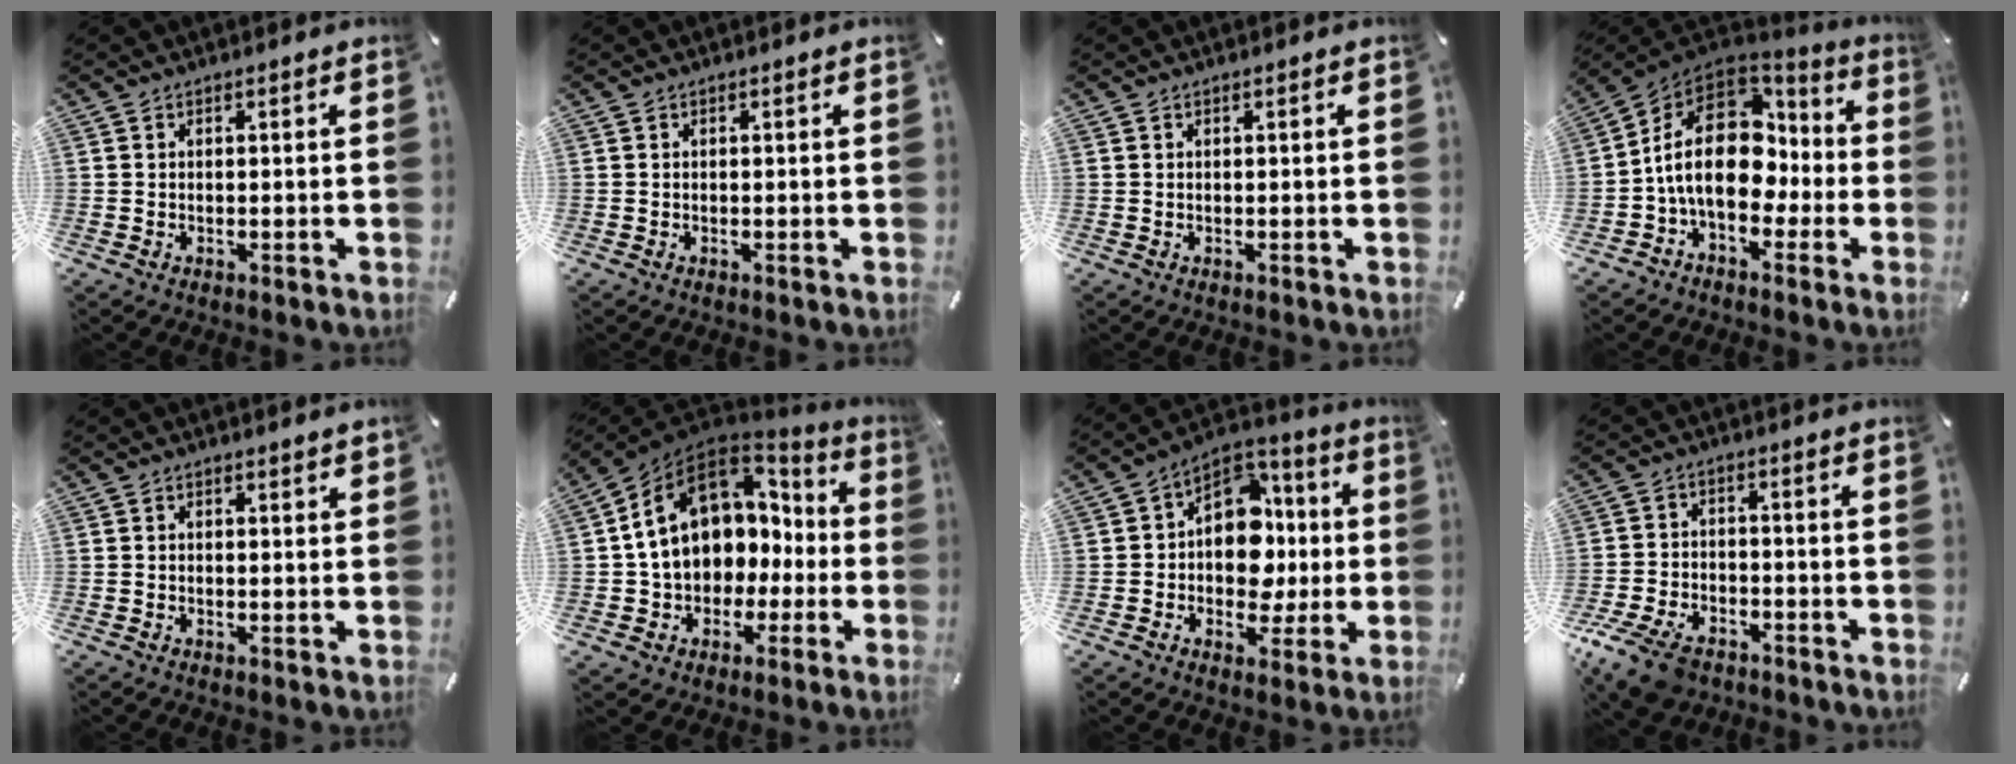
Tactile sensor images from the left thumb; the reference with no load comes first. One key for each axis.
{"total": 0.0}
{"total": 0.0}
{"total": 18.9, "fx": 0.6, "fy": 13.4, "fz": 13.3, "tx": -0.243, "ty": 0.000, "tz": 0.014}
{"total": 0.7, "fx": 0.3, "fy": 0.4, "fz": 0.4, "tx": -0.001, "ty": -0.002, "tz": 0.004}
{"total": 15.0, "fx": 3.3, "fy": 12.0, "fz": 8.4, "tx": -0.177, "ty": -0.011, "tz": 0.061}
{"total": 14.5, "fx": -0.6, "fy": 11.8, "fz": 8.4, "tx": -0.124, "ty": -0.002, "tz": -0.005}
{"total": 9.4, "fx": -6.1, "fy": 5.4, "fz": 4.6, "tx": -0.096, "ty": 0.029, "tz": -0.113}